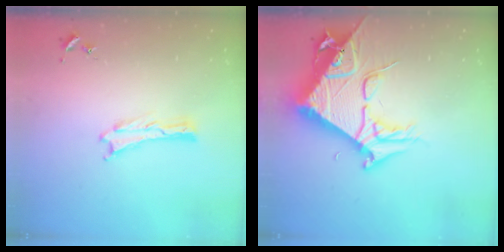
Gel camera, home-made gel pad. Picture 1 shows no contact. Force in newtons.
{"total": 11.2, "press": 11.1, "slide": 1.1}